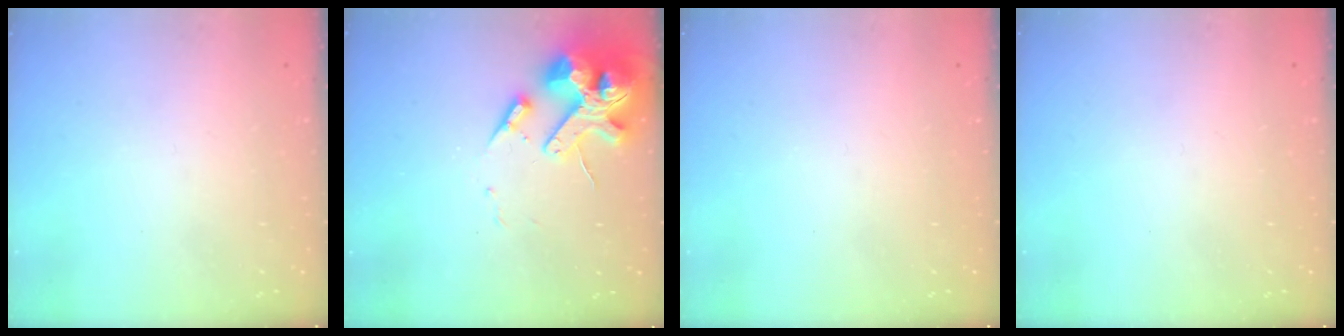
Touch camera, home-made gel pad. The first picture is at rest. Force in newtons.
{"total": 16.4, "press": 16.1, "slide": 2.7}
{"total": 0.0}
{"total": 0.0}